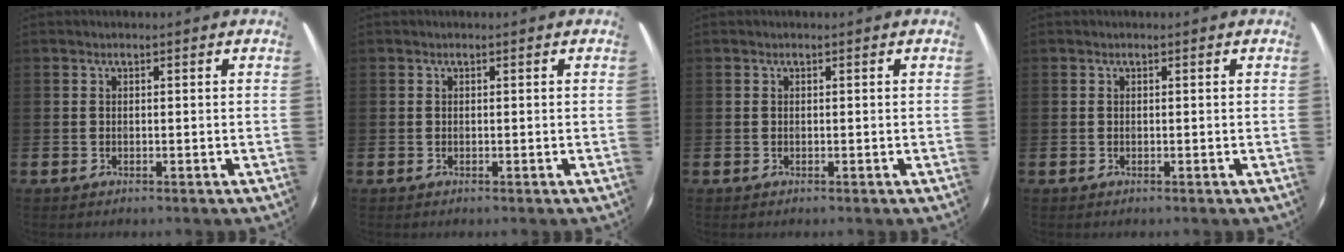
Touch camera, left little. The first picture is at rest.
{"total": 0.0}
{"total": 0.0}
{"total": 0.0}